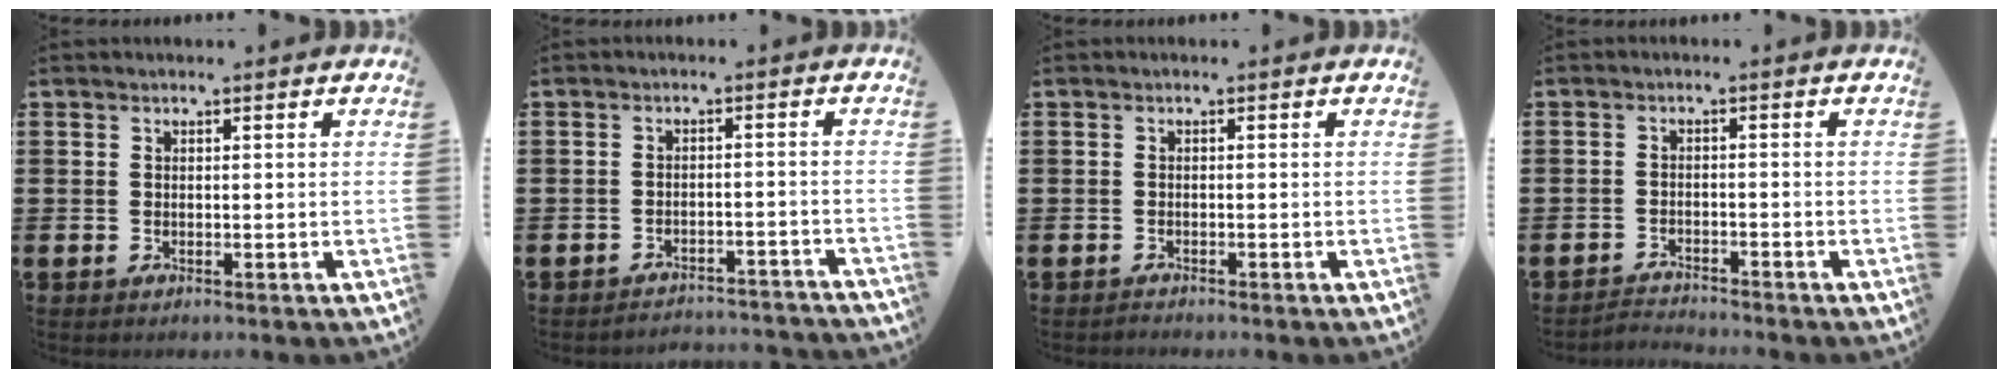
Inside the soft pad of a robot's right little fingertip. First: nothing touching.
{"total": 2.3, "force": [-2.3, -0.1, -0.1], "torque": [-0.004, 0.005, -0.050]}
{"total": 0.5, "force": [-0.5, 0.0, 0.0], "torque": [-0.001, -0.003, -0.011]}
{"total": 1.9, "force": [-1.9, -0.1, -0.2], "torque": [-0.003, 0.003, -0.041]}